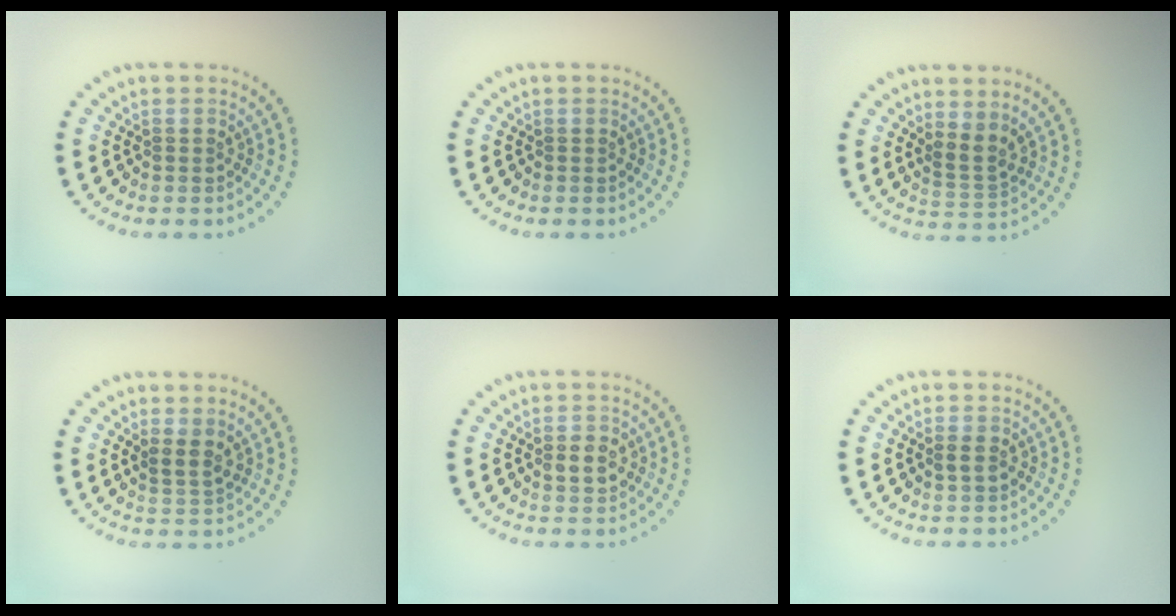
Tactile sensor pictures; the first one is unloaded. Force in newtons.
{"total": 0.0}
{"total": 2.1, "press": 1.4, "slide": 1.6}
{"total": 1.9, "press": 1.4, "slide": 1.3}
{"total": 2.0, "press": 1.9, "slide": 0.3}
{"total": 1.2, "press": 1.2, "slide": 0.1}